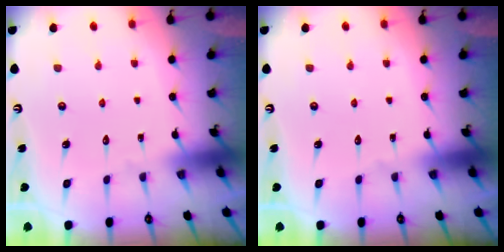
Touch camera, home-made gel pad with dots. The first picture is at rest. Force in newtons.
{"total": 0.0}